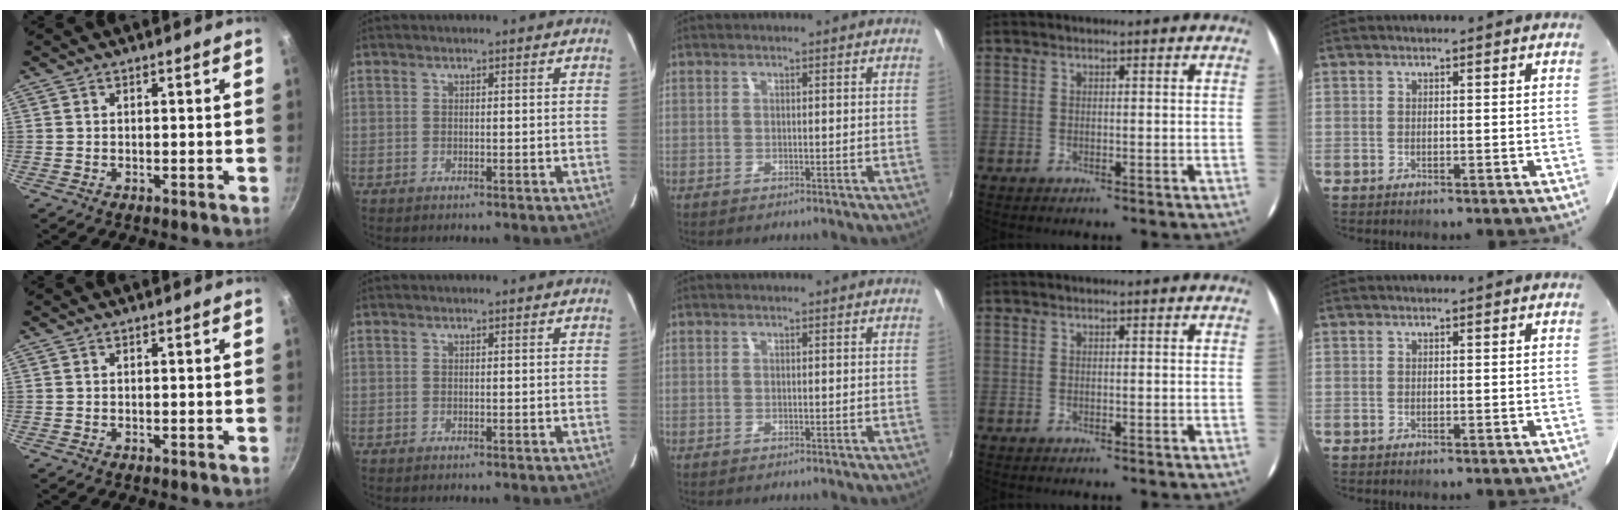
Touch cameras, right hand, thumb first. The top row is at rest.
{}